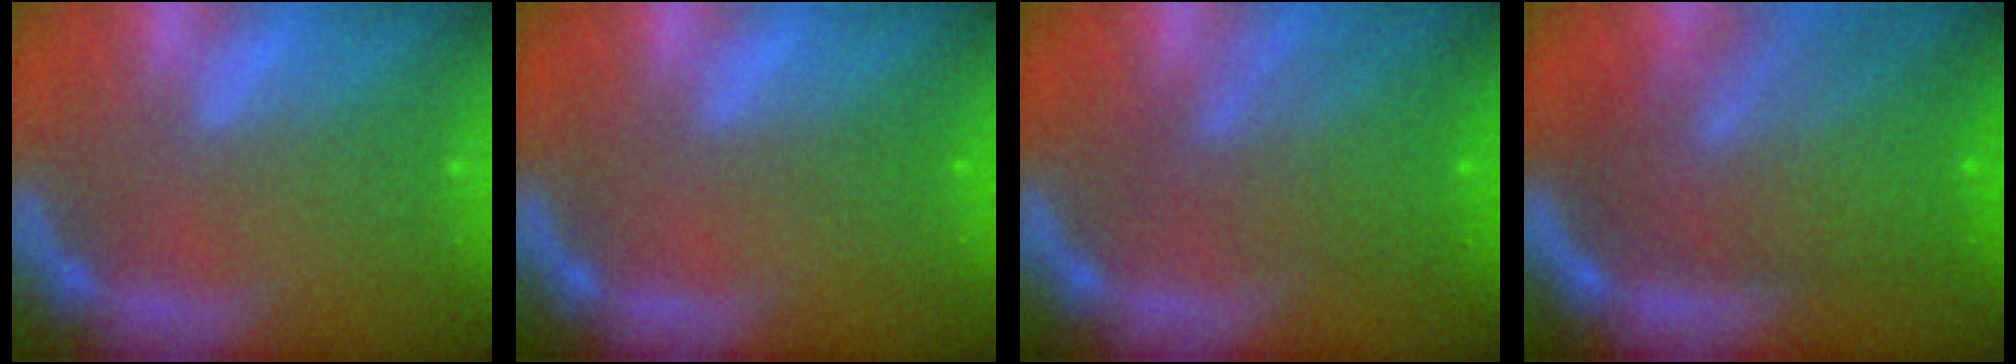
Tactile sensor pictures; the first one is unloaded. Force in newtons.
{"total": 0.9}
{"total": 6.0}
{"total": 10.0}